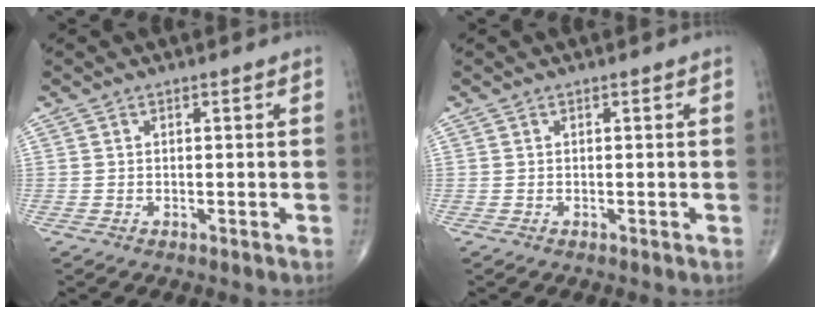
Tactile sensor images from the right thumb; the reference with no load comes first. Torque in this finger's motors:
{"motor_torque": [0.00, 0.00, 0.00, 0.01, 0.00]}